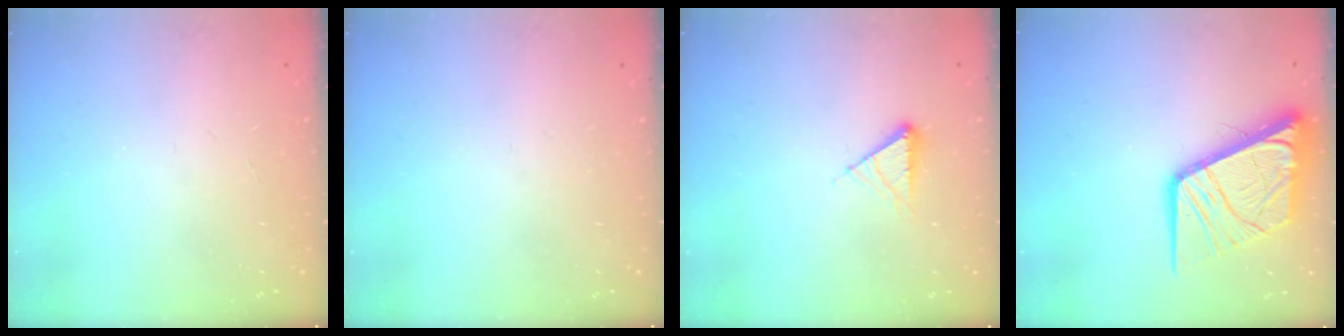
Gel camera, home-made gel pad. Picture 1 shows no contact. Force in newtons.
{"total": 0.0}
{"total": 5.9, "press": 5.8, "slide": 0.9}
{"total": 16.5, "press": 16.4, "slide": 2.0}